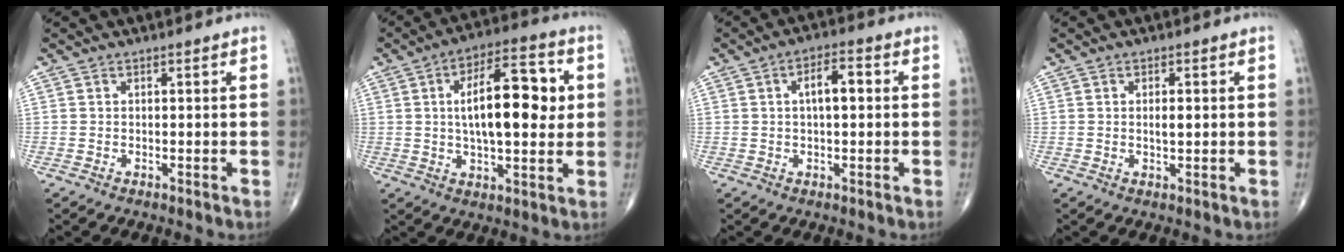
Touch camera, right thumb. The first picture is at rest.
{"total": 16.6, "force": [2.4, 6.9, 14.9], "torque": [-0.214, 0.012, 0.034]}
{"total": 5.5, "force": [0.8, 2.3, 5.0], "torque": [-0.078, 0.012, 0.008]}
{"total": 2.2, "force": [0.3, 0.8, 2.1], "torque": [-0.035, -0.002, 0.004]}